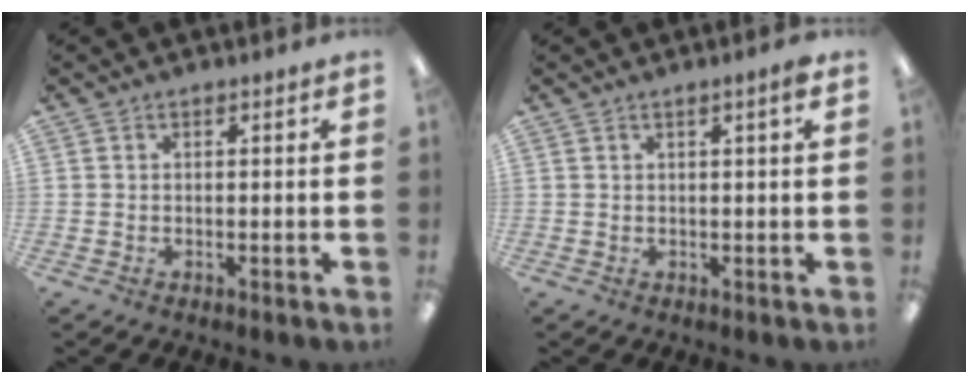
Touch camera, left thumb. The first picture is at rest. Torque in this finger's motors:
{"motor_torque": [-0.17, 0.07, -0.09, -0.09, 0.03]}